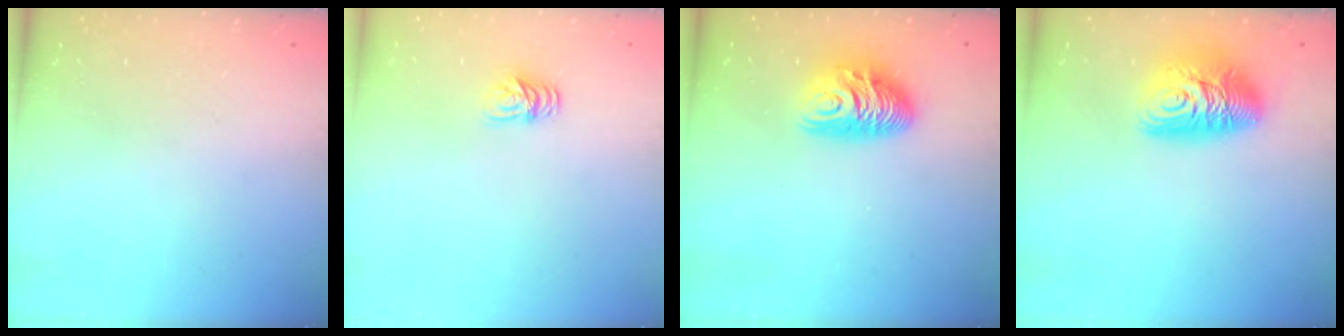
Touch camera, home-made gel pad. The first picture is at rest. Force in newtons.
{"total": 5.3, "press": 5.3, "slide": 0.6}
{"total": 10.5, "press": 10.5, "slide": 0.8}
{"total": 9.9, "press": 9.9, "slide": 0.9}